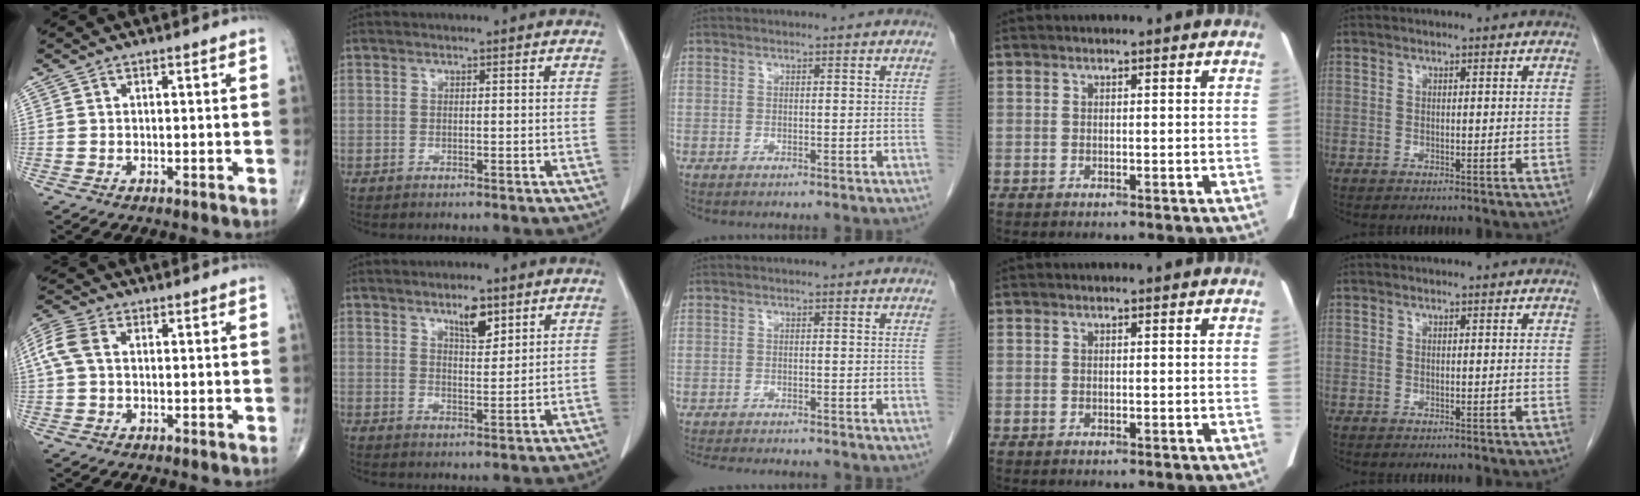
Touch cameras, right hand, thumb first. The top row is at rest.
{"thumb": {"total": 5.8, "force": [0.8, 3.6, 4.4], "torque": [-0.120, 0.021, 0.012]}, "index": {"total": 4.7, "force": [3.0, 1.5, 3.3], "torque": [-0.056, -0.002, 0.052]}, "middle": {"total": 8.7, "force": [-8.0, 1.1, 3.3], "torque": [-0.050, -0.015, -0.112]}}